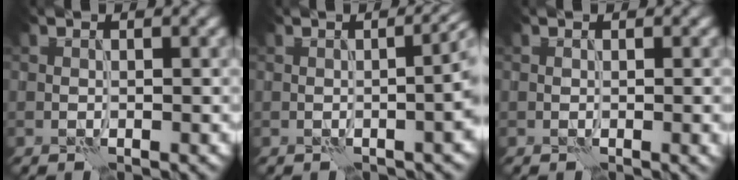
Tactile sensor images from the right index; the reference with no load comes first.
{"total": 6.3, "force": [0.4, 3.1, 5.4], "torque": [-0.019, 0.027, -0.012]}
{"total": 1.3, "force": [0.0, 0.3, 1.2], "torque": [-0.017, -0.002, -0.001]}